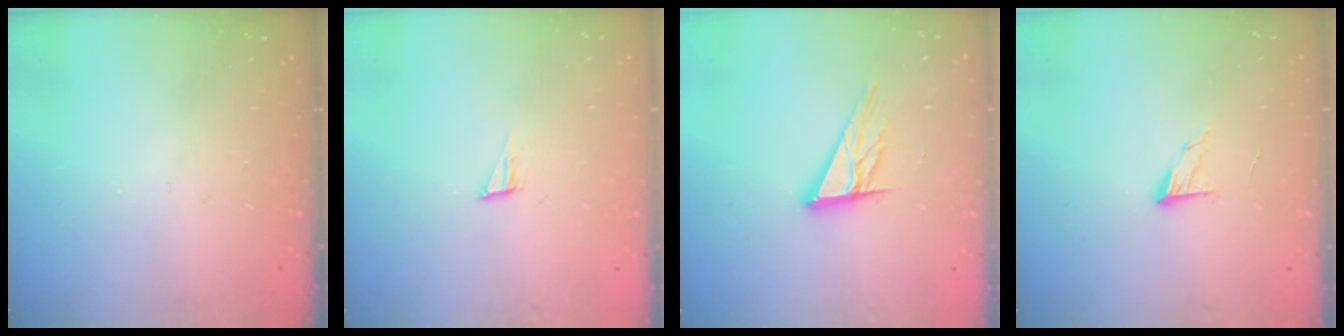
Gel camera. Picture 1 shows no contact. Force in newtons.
{"total": 3.4, "press": 3.4, "slide": 0.3}
{"total": 10.9, "press": 10.9, "slide": 1.0}
{"total": 7.9, "press": 7.9, "slide": 0.7}